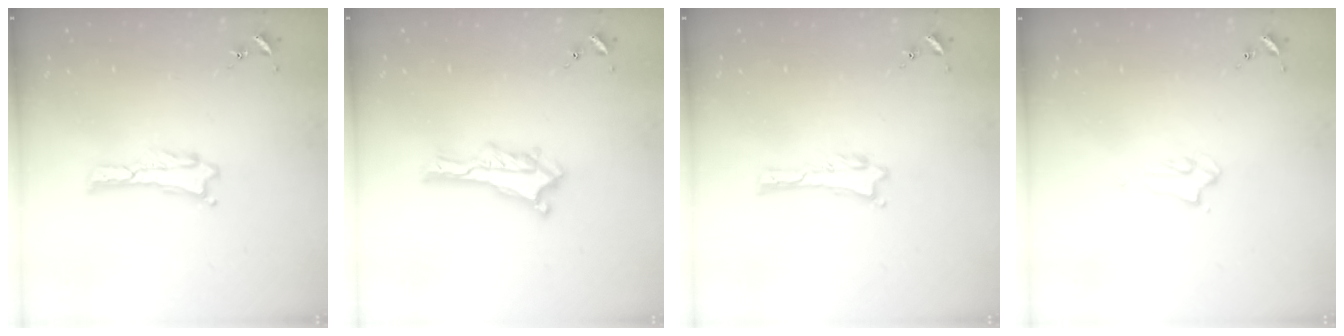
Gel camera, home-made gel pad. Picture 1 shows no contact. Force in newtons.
{"total": 1.2, "press": 1.2, "slide": 0.2}
{"total": 0.0}
{"total": 2.2, "press": 2.2, "slide": 0.2}